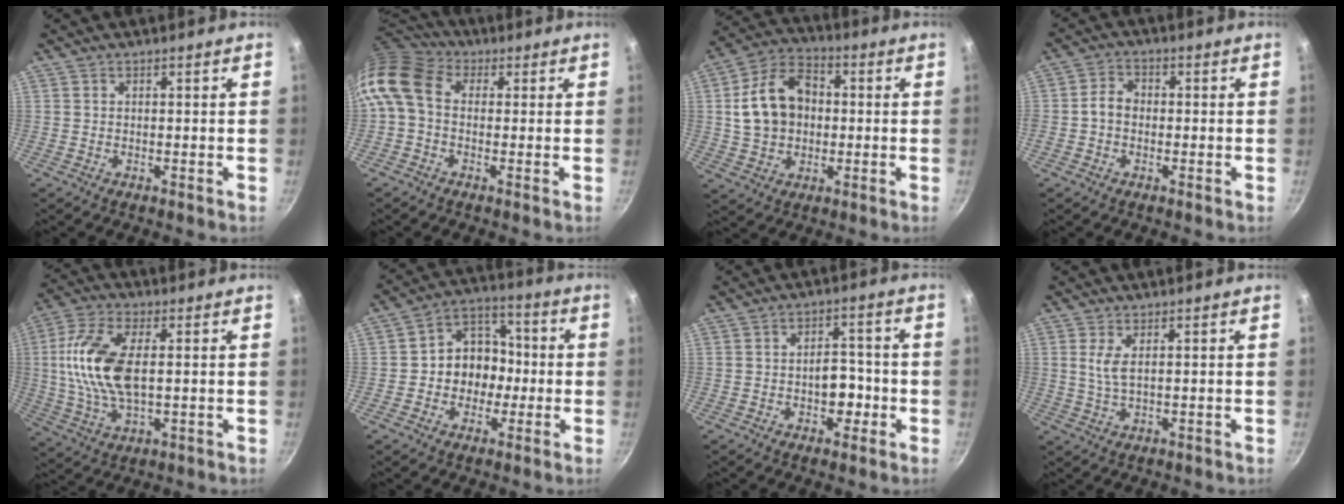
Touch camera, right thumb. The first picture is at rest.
{"total": 10.9, "force": [0.8, 7.9, 7.4], "torque": [-0.152, 0.026, -0.003]}
{"total": 13.8, "force": [0.9, 10.3, 9.1], "torque": [-0.138, 0.025, 0.009]}
{"total": 3.9, "force": [-0.6, 3.1, 2.2], "torque": [-0.027, 0.019, -0.021]}
{"total": 14.4, "force": [1.6, 6.9, 12.5], "torque": [-0.253, 0.005, 0.025]}
{"total": 10.8, "force": [-1.2, 9.2, 5.6], "torque": [-0.030, 0.035, -0.035]}
{"total": 5.9, "force": [-1.6, 3.9, 4.2], "torque": [-0.030, 0.016, -0.022]}
{"total": 3.3, "force": [1.0, 1.1, 3.0], "torque": [-0.067, -0.009, 0.022]}